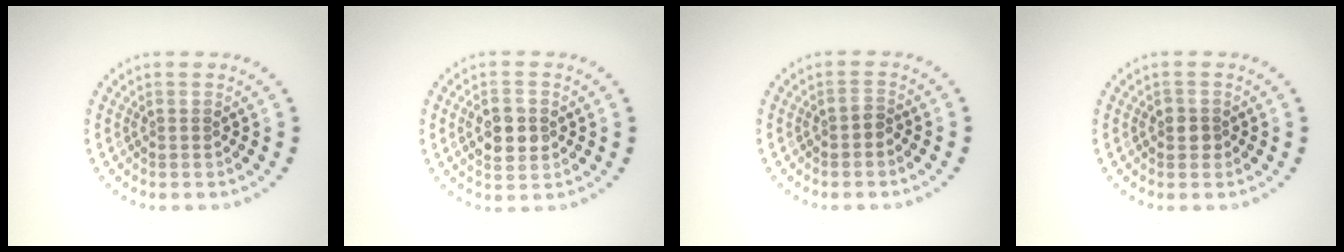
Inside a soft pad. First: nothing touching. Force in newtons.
{"total": 3.0, "press": 3.0, "slide": 0.1}
{"total": 0.9, "press": 0.7, "slide": 0.5}
{"total": 1.3, "press": 1.3, "slide": 0.4}